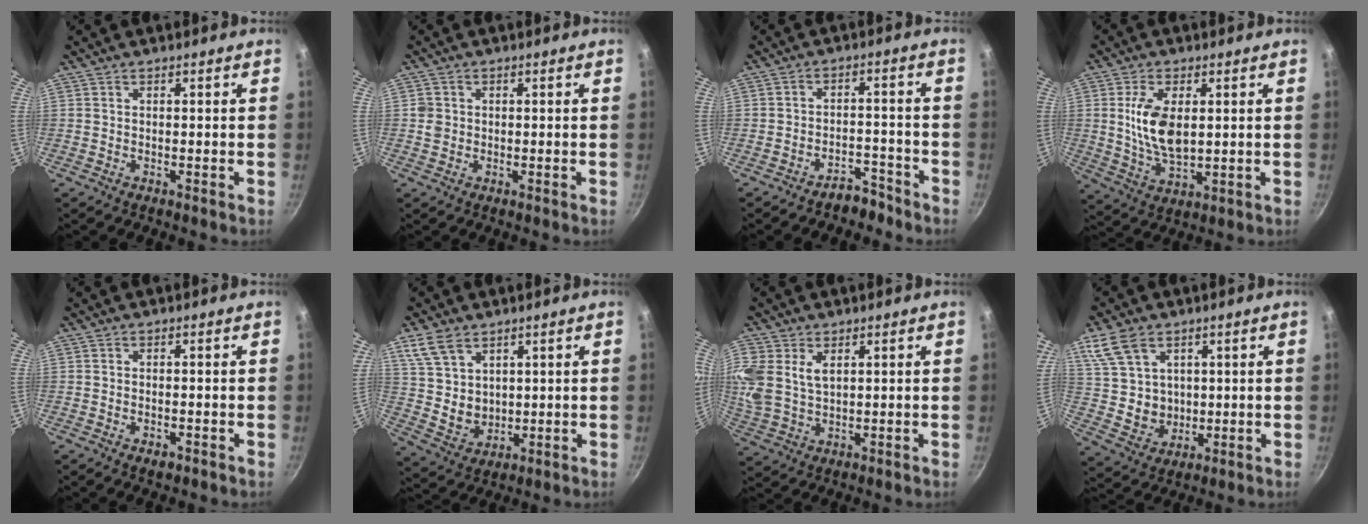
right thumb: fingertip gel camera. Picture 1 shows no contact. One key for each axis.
{"total": 2.3, "fx": 0.0, "fy": 2.1, "fz": 0.9, "tx": -0.008, "ty": 0.005, "tz": -0.001}
{"total": 4.8, "fx": -4.1, "fy": 2.3, "fz": 1.2, "tx": 0.006, "ty": 0.050, "tz": -0.057}
{"total": 10.5, "fx": 1.6, "fy": 5.5, "fz": 8.8, "tx": -0.163, "ty": -0.013, "tz": 0.036}
{"total": 2.0, "fx": -0.9, "fy": 1.1, "fz": 1.3, "tx": -0.023, "ty": 0.001, "tz": -0.015}
{"total": 9.6, "fx": 5.0, "fy": 6.6, "fz": 4.8, "tx": -0.071, "ty": -0.019, "tz": 0.113}
{"total": 11.8, "fx": 3.8, "fy": 8.3, "fz": 7.5, "tx": -0.180, "ty": 0.007, "tz": 0.083}
{"total": 11.2, "fx": 4.9, "fy": 8.4, "fz": 5.6, "tx": -0.088, "ty": -0.019, "tz": 0.110}